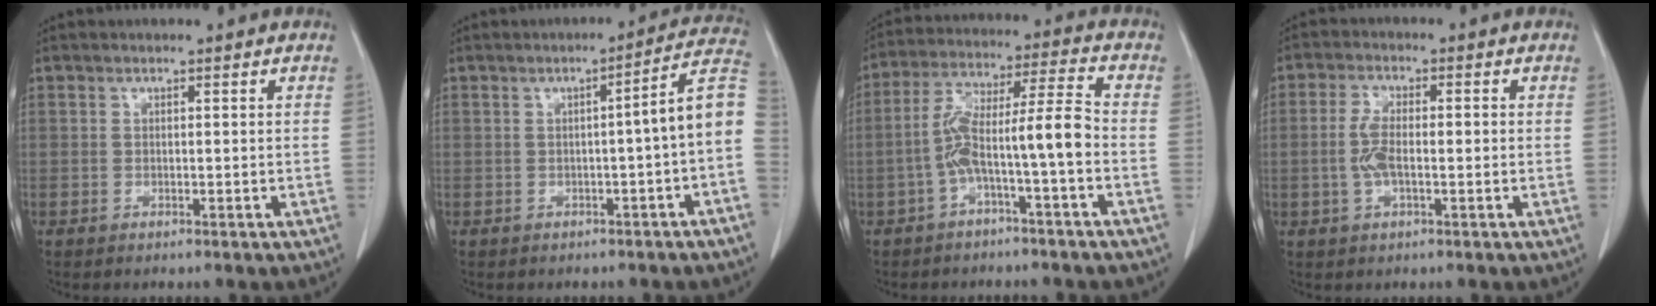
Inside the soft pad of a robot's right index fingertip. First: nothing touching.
{"total": 7.5, "force": [-1.3, -0.2, 7.4], "torque": [-0.083, 0.022, -0.024]}
{"total": 9.4, "force": [-2.9, 0.1, 8.9], "torque": [-0.165, 0.039, -0.050]}
{"total": 4.4, "force": [-0.5, 1.6, 4.0], "torque": [-0.096, 0.010, -0.009]}